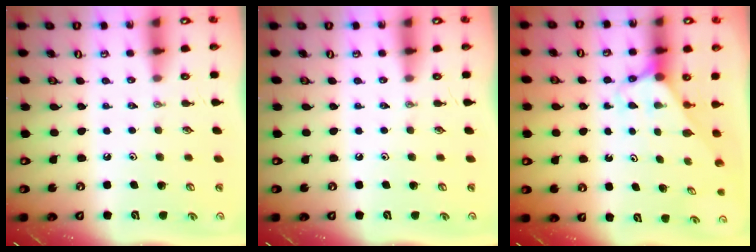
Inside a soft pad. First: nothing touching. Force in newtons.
{"total": 0.0}
{"total": 2.6, "press": 2.6, "slide": 0.2}